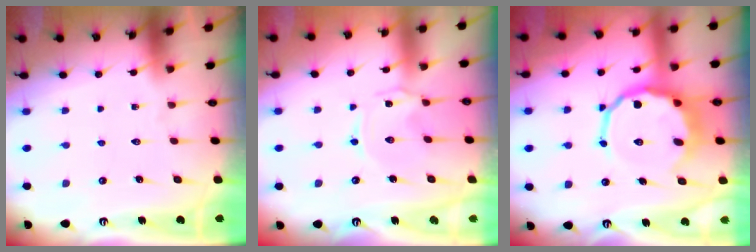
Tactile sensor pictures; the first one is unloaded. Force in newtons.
{"total": 0.9, "press": 0.8, "slide": 0.2}
{"total": 11.2, "press": 10.6, "slide": 3.6}